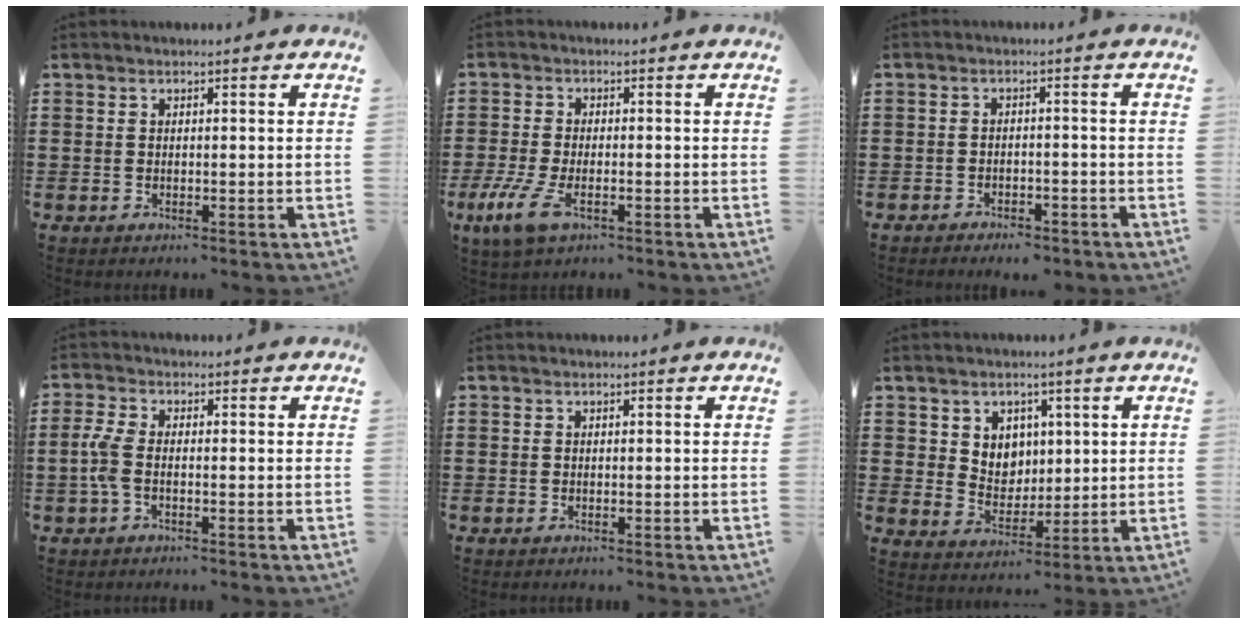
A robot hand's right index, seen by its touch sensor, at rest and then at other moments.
{"total": 5.1, "force": [-2.3, 1.6, 4.2], "torque": [-0.112, -0.019, -0.049]}
{"total": 2.2, "force": [-2.2, 0.2, 0.0], "torque": [-0.007, -0.002, -0.047]}
{"total": 3.6, "force": [-0.9, 1.5, 3.2], "torque": [-0.093, -0.010, -0.026]}
{"total": 0.0}
{"total": 4.9, "force": [2.3, 4.2, 0.9], "torque": [-0.032, 0.003, 0.040]}